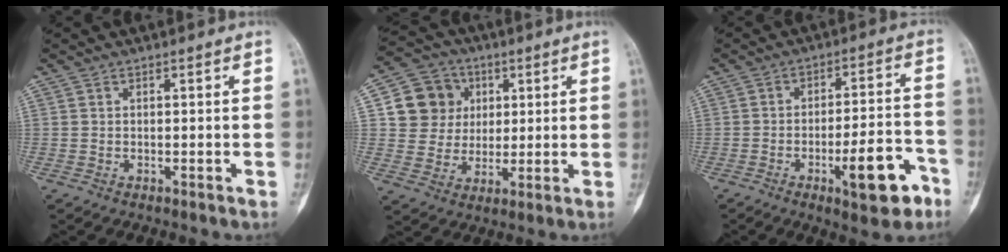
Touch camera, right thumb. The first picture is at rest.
{"total": 11.1, "force": [3.0, 10.2, 3.2], "torque": [-0.022, 0.001, 0.053]}
{"total": 12.4, "force": [-5.8, 3.9, 10.2], "torque": [-0.136, 0.036, -0.078]}